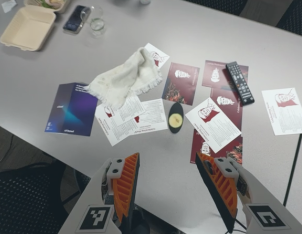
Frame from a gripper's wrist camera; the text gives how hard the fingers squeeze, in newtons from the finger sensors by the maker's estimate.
{"total": 0.6, "left": 1.1, "right": 0.0}